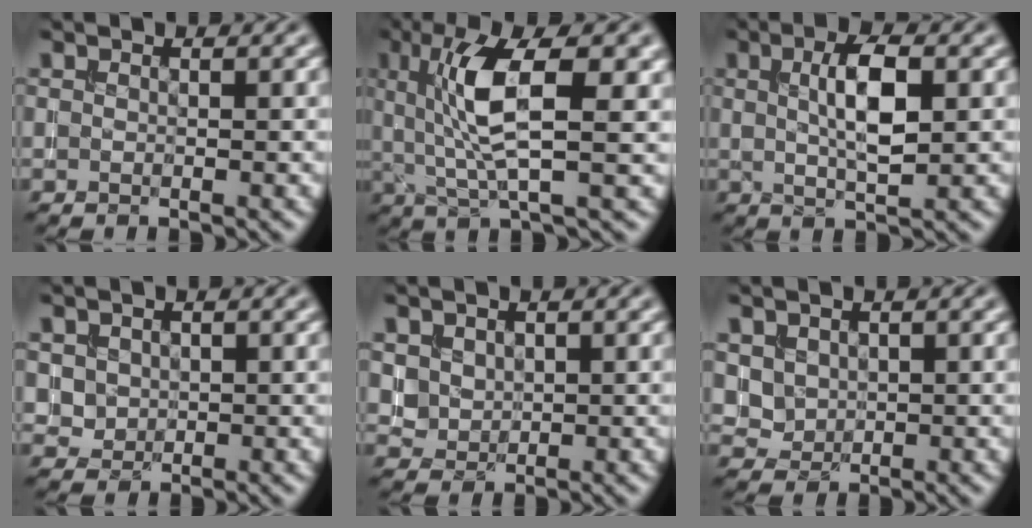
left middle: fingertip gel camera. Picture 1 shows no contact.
{"total": 8.4, "force": [1.7, 2.4, 7.9], "torque": [-0.143, 0.002, 0.031]}
{"total": 4.6, "force": [0.8, 1.4, 4.3], "torque": [-0.080, 0.006, 0.016]}
{"total": 1.4, "force": [0.3, 1.3, 0.3], "torque": [-0.005, -0.004, 0.012]}
{"total": 1.6, "force": [0.6, 1.4, 0.4], "torque": [-0.012, -0.004, 0.019]}
{"total": 1.6, "force": [0.6, 1.4, 0.4], "torque": [-0.012, -0.004, 0.018]}